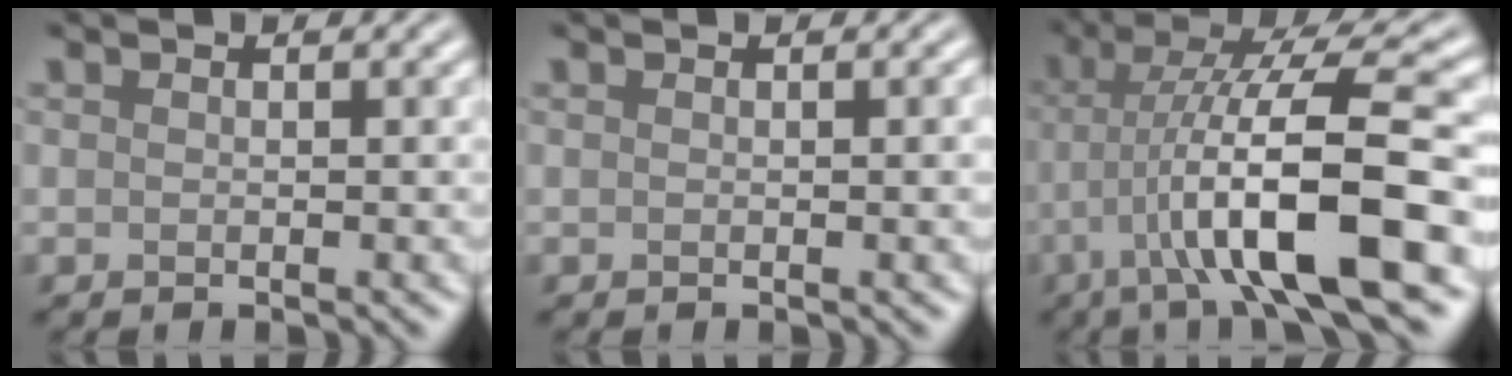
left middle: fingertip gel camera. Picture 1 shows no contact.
{"total": 1.1, "force": [0.1, 0.3, 1.1], "torque": [-0.010, 0.004, -0.001]}
{"total": 11.3, "force": [-3.3, 2.4, 10.5], "torque": [-0.170, 0.017, -0.058]}